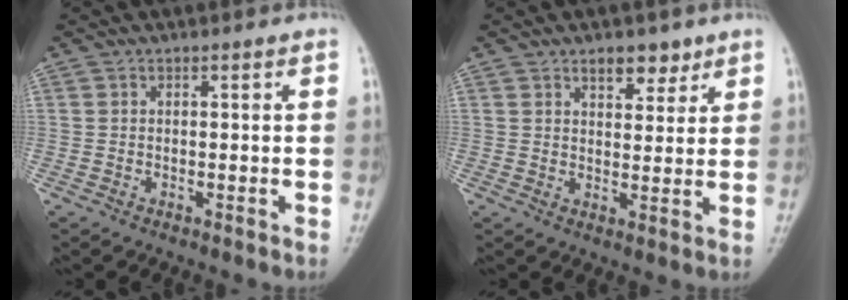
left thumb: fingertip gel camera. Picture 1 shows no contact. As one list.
[{"total": 5.0, "force": [3.3, 2.6, 2.6], "torque": [-0.009, -0.019, 0.050]}]